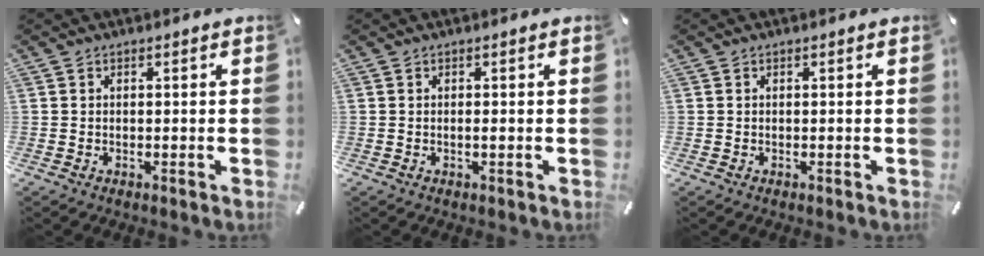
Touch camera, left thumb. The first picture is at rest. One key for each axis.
{"total": 1.0, "fx": -0.1, "fy": 0.0, "fz": 1.0, "tx": -0.018, "ty": -0.003, "tz": -0.002}
{"total": 0.0}